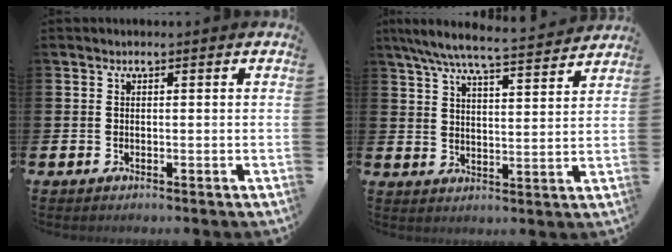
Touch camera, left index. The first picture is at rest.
{"total": 7.7, "force": [7.1, 0.5, 2.9], "torque": [-0.072, -0.048, 0.122]}